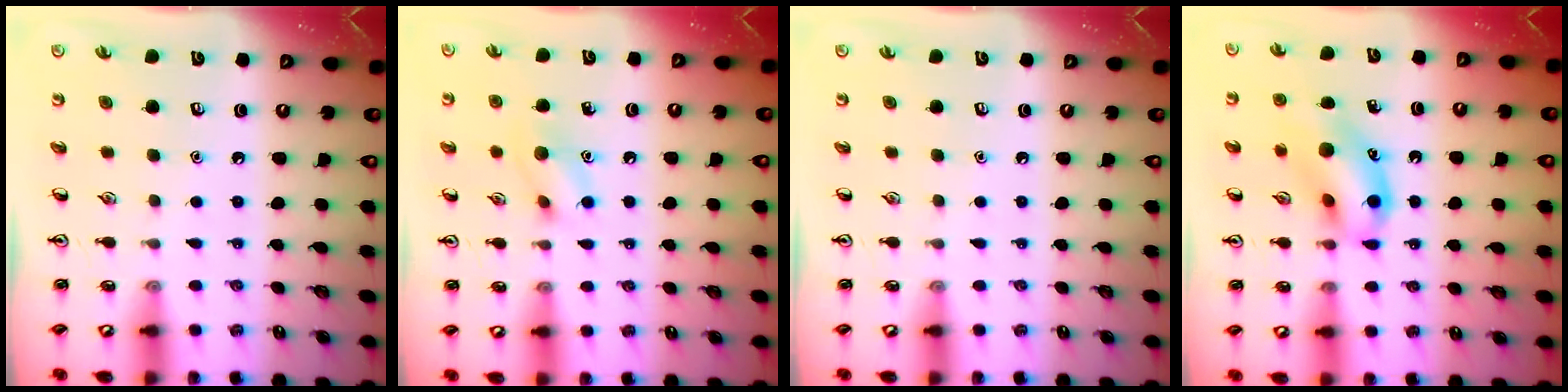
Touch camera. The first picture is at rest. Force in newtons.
{"total": 7.8, "press": 7.6, "slide": 1.5}
{"total": 0.0}
{"total": 13.8, "press": 13.6, "slide": 2.4}